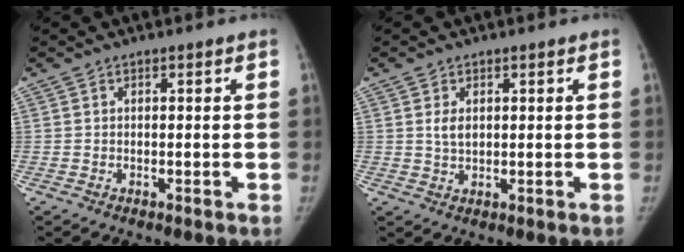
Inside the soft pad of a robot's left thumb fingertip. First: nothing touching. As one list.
[{"total": 2.7, "force": [0.8, 1.7, 2.0], "torque": [-0.029, -0.006, 0.018]}]